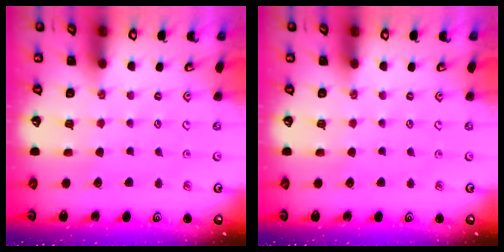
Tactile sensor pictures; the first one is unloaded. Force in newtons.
{"total": 0.0}